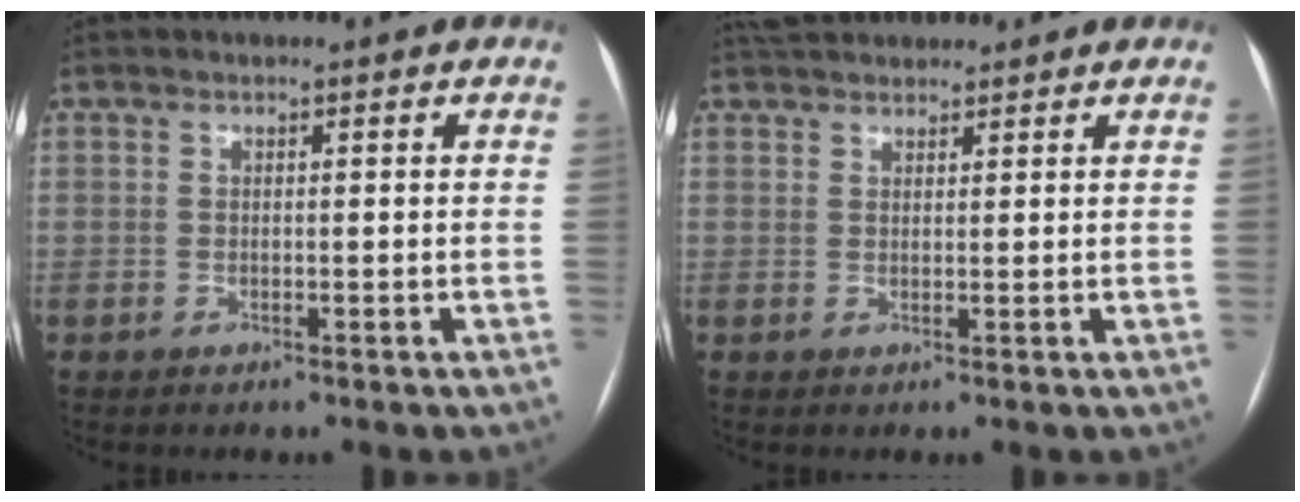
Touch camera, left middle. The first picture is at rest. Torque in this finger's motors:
{"motor_torque": [0.21, -0.26, 0.01, 0.00]}